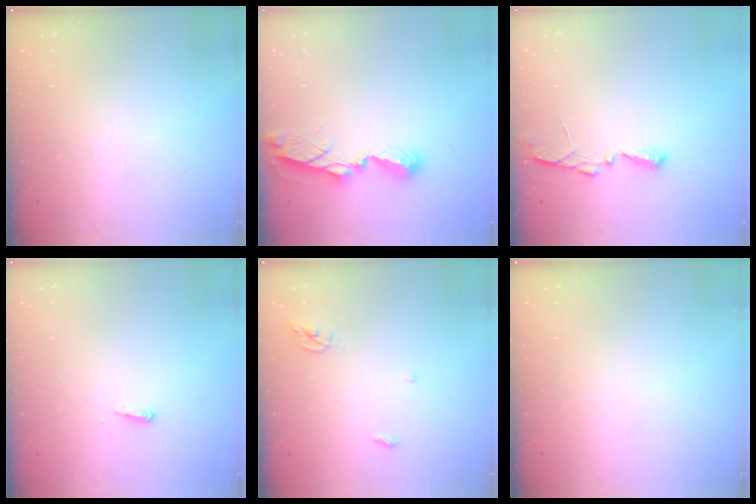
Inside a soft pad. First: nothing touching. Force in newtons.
{"total": 8.3, "press": 8.3, "slide": 0.7}
{"total": 4.9, "press": 4.9, "slide": 0.3}
{"total": 3.8, "press": 3.7, "slide": 0.6}
{"total": 4.3, "press": 4.3, "slide": 0.3}
{"total": 0.0}